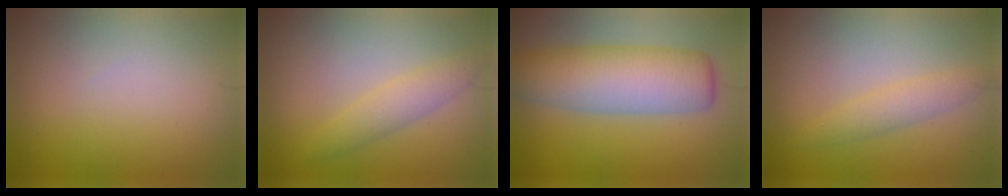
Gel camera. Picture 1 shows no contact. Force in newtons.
{"total": 2.4, "press": 2.4, "slide": 0.1}
{"total": 8.1, "press": 8.1, "slide": 0.2}
{"total": 2.1, "press": 2.1, "slide": 0.0}